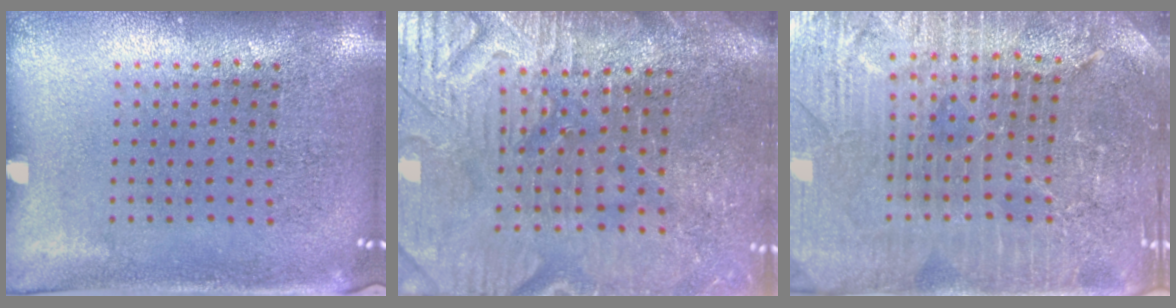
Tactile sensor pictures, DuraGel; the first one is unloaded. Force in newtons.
{"total": 4.3, "press": 4.0, "slide": 1.6}
{"total": 4.5, "press": 4.2, "slide": 1.5}